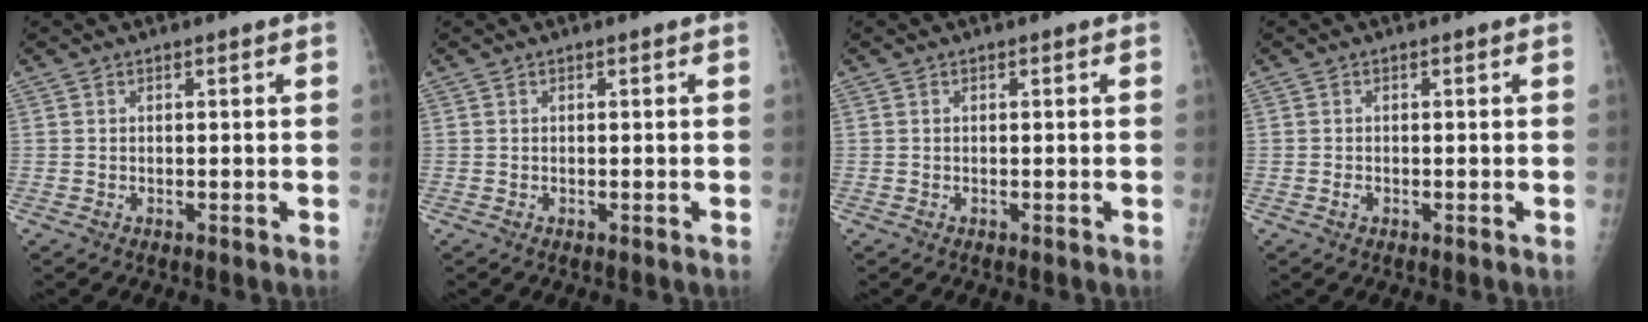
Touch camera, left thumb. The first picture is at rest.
{"total": 0.0}
{"total": 0.0}
{"total": 0.8, "force": [-0.3, 0.5, 0.5], "torque": [-0.009, 0.000, -0.007]}